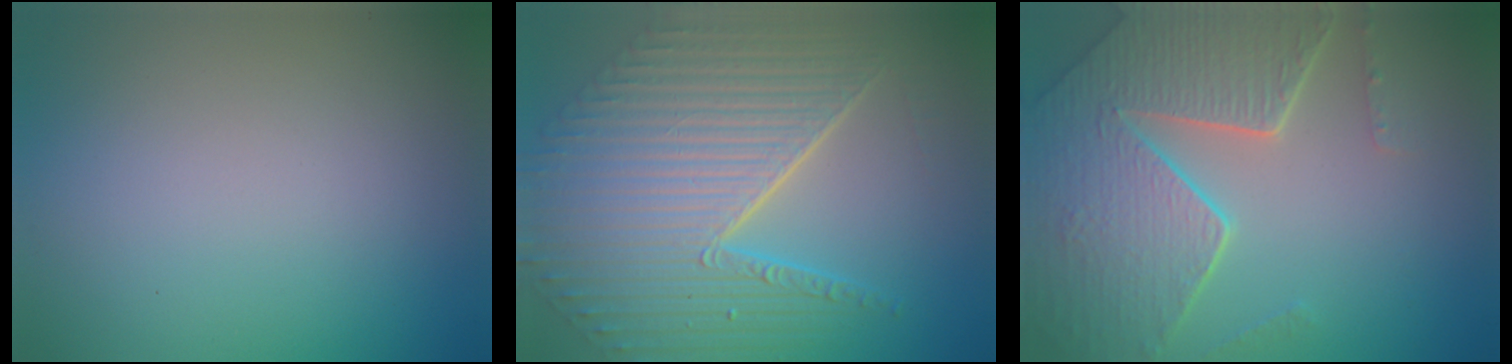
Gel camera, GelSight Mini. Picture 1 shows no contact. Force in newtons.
{"total": 11.0, "press": 7.3, "slide": 8.2}
{"total": 8.0, "press": 5.7, "slide": 5.7}